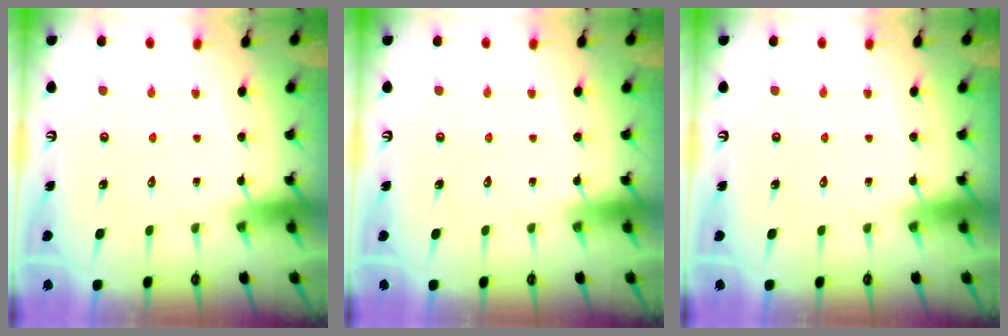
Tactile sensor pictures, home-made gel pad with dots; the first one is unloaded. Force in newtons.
{"total": 0.0}
{"total": 0.0}